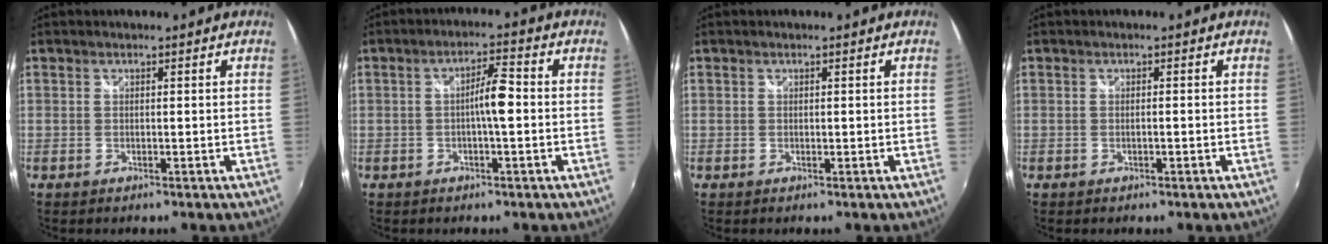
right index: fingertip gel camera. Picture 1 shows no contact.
{"total": 4.7, "force": [-0.6, 0.5, 4.6], "torque": [-0.077, 0.009, -0.010]}
{"total": 0.0}
{"total": 0.7, "force": [-0.4, 0.1, 0.6], "torque": [-0.009, 0.001, -0.007]}